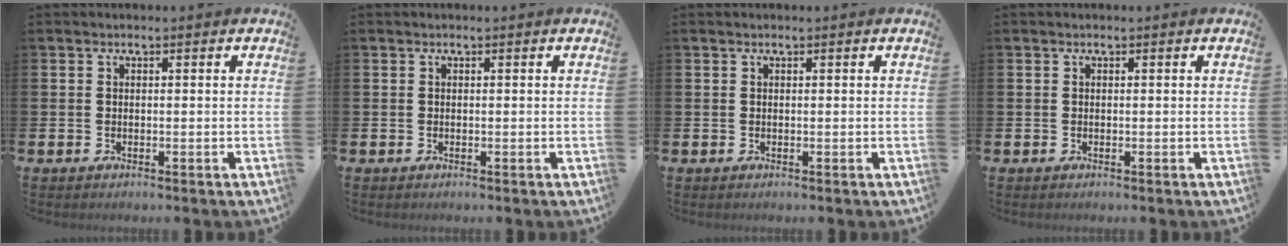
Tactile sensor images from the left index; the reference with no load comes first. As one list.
[{"total": 0.0}, {"total": 0.0}, {"total": 0.0}]